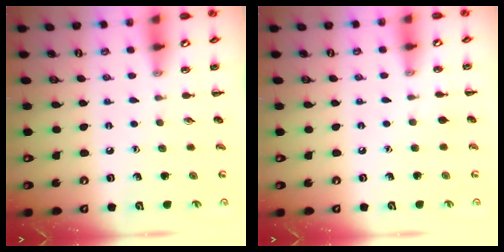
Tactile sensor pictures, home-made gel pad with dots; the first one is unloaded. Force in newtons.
{"total": 3.3, "press": 3.1, "slide": 1.3}